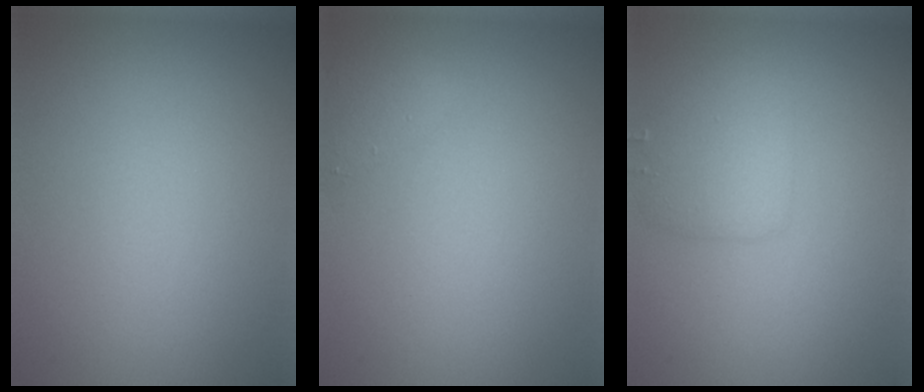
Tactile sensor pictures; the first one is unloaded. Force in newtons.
{"total": 1.5, "press": 1.5, "slide": 0.1}
{"total": 2.6, "press": 2.6, "slide": 0.0}